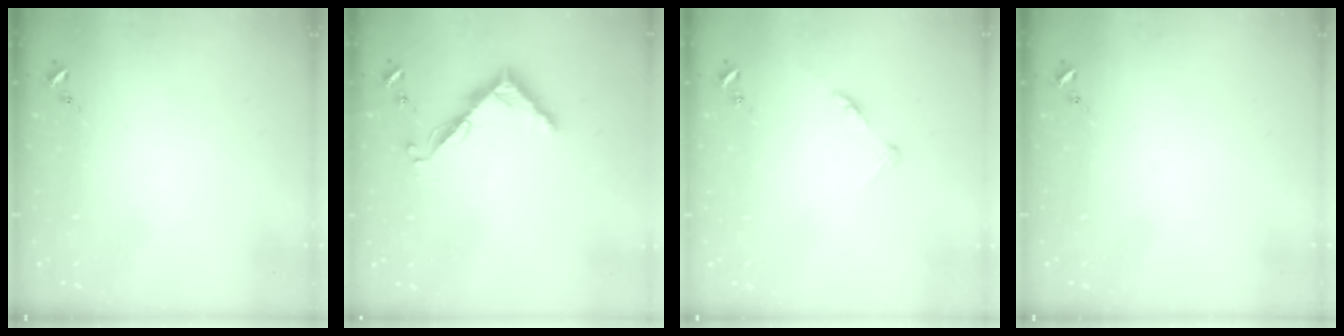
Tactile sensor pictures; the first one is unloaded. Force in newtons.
{"total": 7.8, "press": 7.8, "slide": 0.6}
{"total": 5.8, "press": 5.8, "slide": 0.6}
{"total": 0.0}